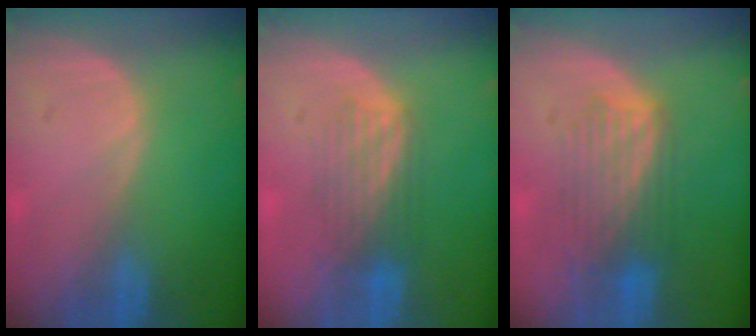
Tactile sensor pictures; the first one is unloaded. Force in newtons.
{"total": 4.3, "press": 4.3, "slide": 0.2}
{"total": 6.1, "press": 6.1, "slide": 0.6}